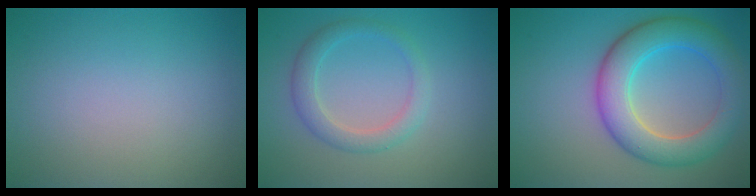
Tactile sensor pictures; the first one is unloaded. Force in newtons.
{"total": 2.6, "press": 2.6, "slide": 0.2}
{"total": 6.8, "press": 6.8, "slide": 0.1}